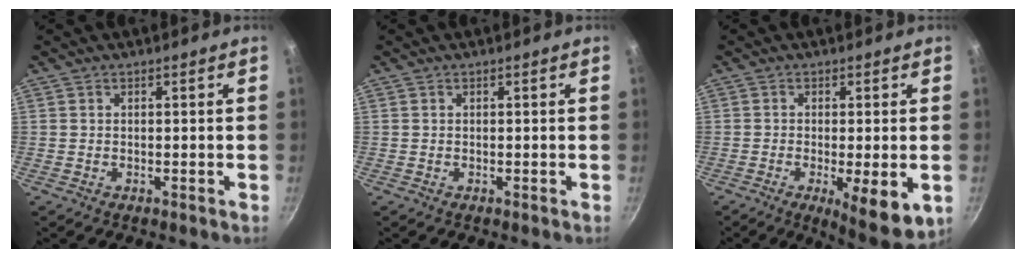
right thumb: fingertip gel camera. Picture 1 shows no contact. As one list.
[{"total": 0.0}, {"total": 9.9, "force": [-3.0, 2.8, 9.0], "torque": [-0.129, -0.020, -0.040]}]